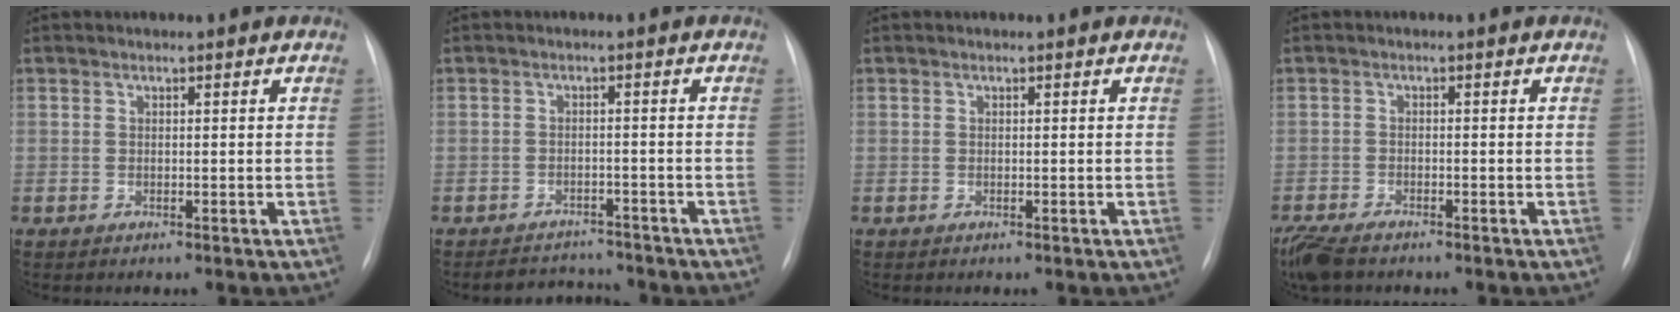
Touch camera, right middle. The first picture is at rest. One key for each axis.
{"total": 5.1, "fx": -4.9, "fy": 1.3, "fz": 0.0, "tx": 0.000, "ty": 0.008, "tz": -0.072}
{"total": 0.0}
{"total": 6.1, "fx": -4.8, "fy": 2.0, "fz": 3.1, "tx": -0.062, "ty": -0.015, "tz": -0.085}